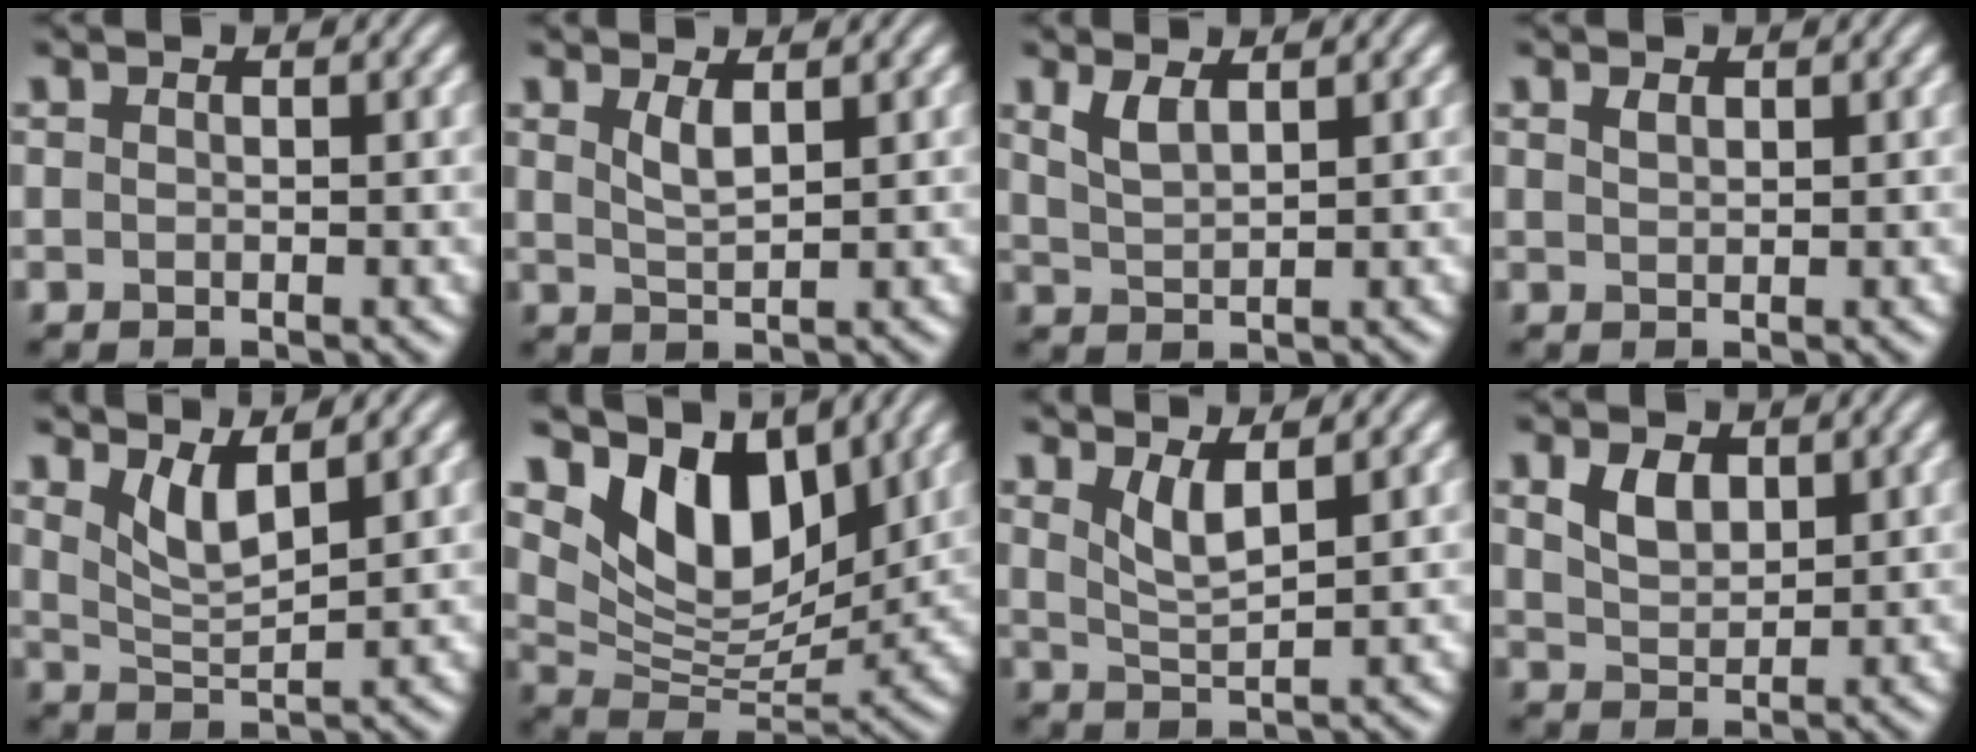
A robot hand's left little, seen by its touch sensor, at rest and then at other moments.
{"total": 1.7, "force": [1.0, 0.4, 1.3], "torque": [-0.029, -0.004, 0.022]}
{"total": 2.1, "force": [1.3, 0.7, 1.4], "torque": [-0.035, -0.002, 0.031]}
{"total": 0.8, "force": [0.6, 0.4, 0.4], "torque": [-0.011, -0.001, 0.013]}
{"total": 3.0, "force": [1.9, 0.7, 2.2], "torque": [-0.045, -0.011, 0.043]}
{"total": 8.9, "force": [4.9, 5.0, 5.5], "torque": [-0.098, -0.009, 0.085]}
{"total": 2.5, "force": [1.5, 0.6, 1.9], "torque": [-0.039, -0.010, 0.033]}
{"total": 2.7, "force": [1.4, 1.7, 1.7], "torque": [-0.038, 0.001, 0.029]}